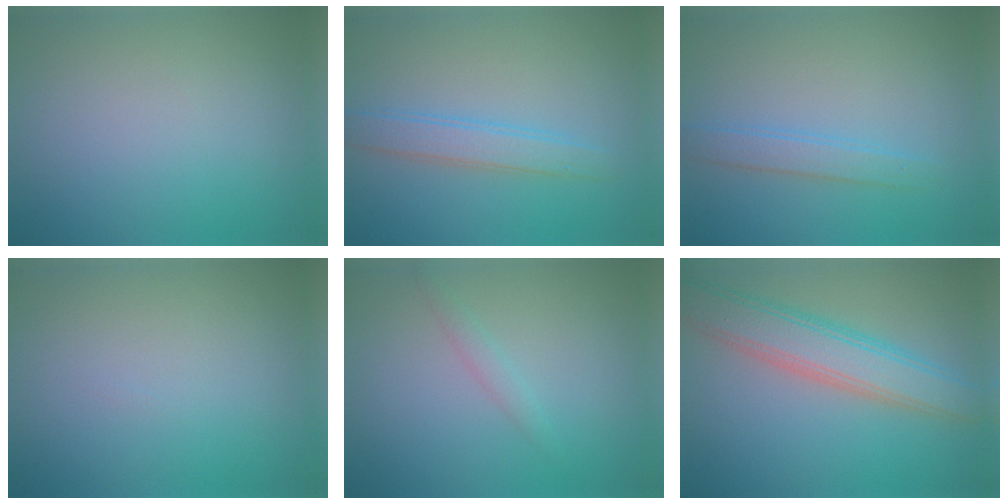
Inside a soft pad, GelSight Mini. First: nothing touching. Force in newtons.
{"total": 2.7, "press": 2.7, "slide": 0.1}
{"total": 2.0, "press": 2.0, "slide": 0.2}
{"total": 0.0}
{"total": 1.1, "press": 1.1, "slide": 0.0}
{"total": 6.0, "press": 6.0, "slide": 0.3}